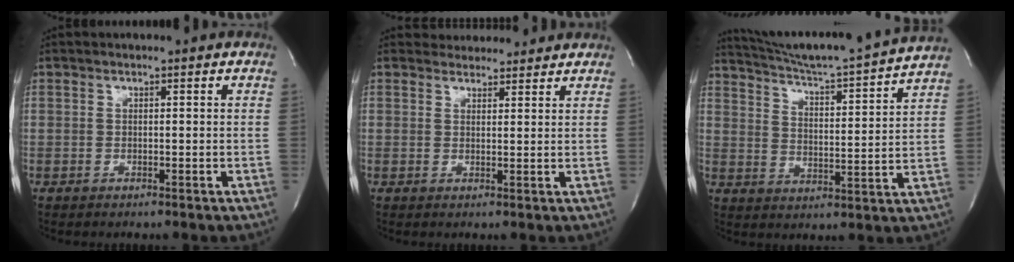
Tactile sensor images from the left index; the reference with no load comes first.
{"total": 5.2, "force": [4.9, 1.7, 0.2], "torque": [0.001, 0.010, 0.056]}
{"total": 18.5, "force": [17.2, -1.5, 6.7], "torque": [-0.118, -0.038, 0.242]}